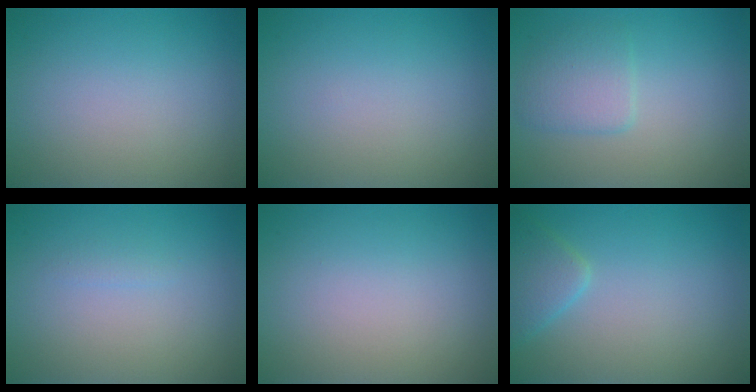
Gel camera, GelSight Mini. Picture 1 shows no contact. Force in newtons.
{"total": 0.0}
{"total": 2.5, "press": 2.5, "slide": 0.1}
{"total": 0.6, "press": 0.6, "slide": 0.0}
{"total": 0.0}
{"total": 2.3, "press": 2.3, "slide": 0.1}